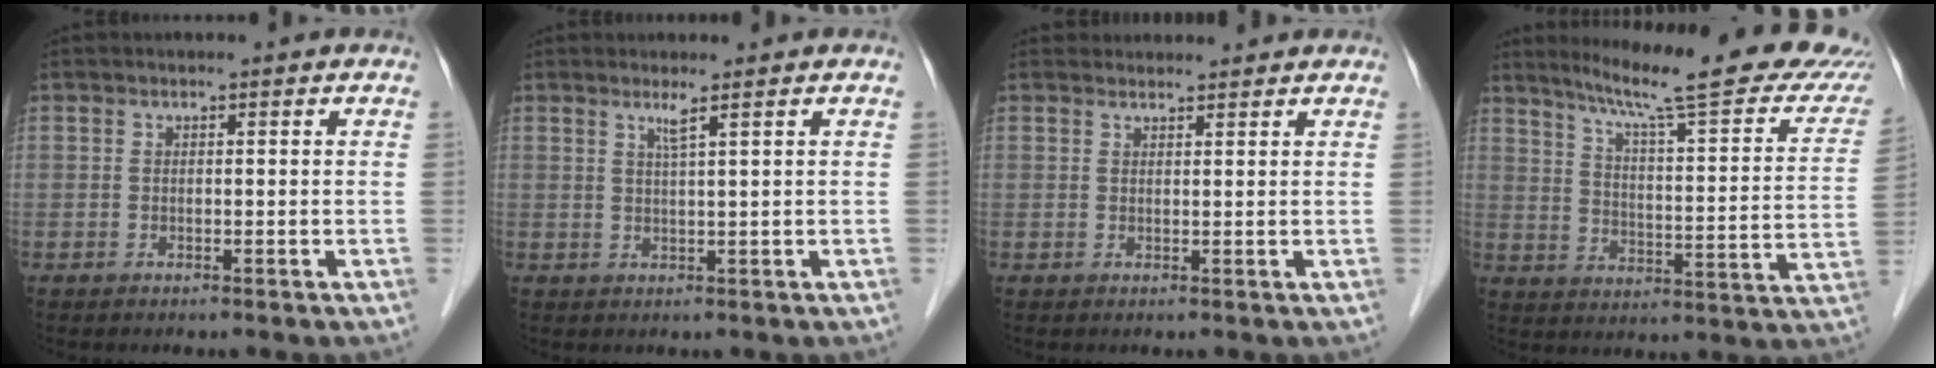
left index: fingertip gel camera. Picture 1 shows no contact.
{"total": 1.8, "force": [1.1, -0.6, 1.3], "torque": [-0.033, -0.010, 0.025]}
{"total": 3.1, "force": [3.0, 0.9, 0.0], "torque": [-0.003, 0.021, 0.039]}
{"total": 25.0, "force": [20.9, 2.4, 13.5], "torque": [-0.188, -0.037, 0.267]}